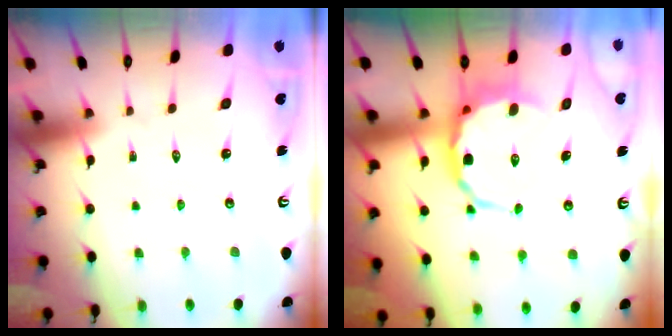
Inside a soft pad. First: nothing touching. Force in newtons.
{"total": 6.8, "press": 6.5, "slide": 1.7}